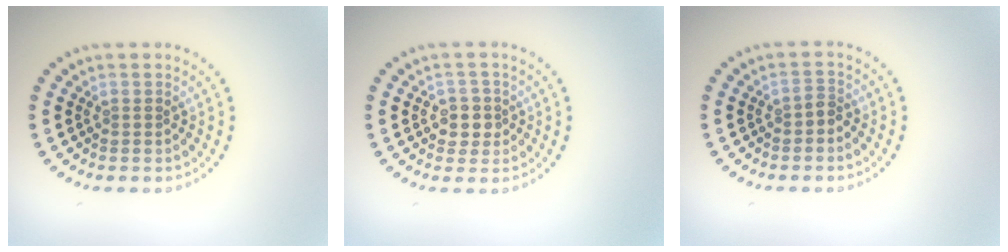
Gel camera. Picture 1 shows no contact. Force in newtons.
{"total": 2.1, "press": 2.0, "slide": 0.7}
{"total": 1.0, "press": 0.8, "slide": 0.6}